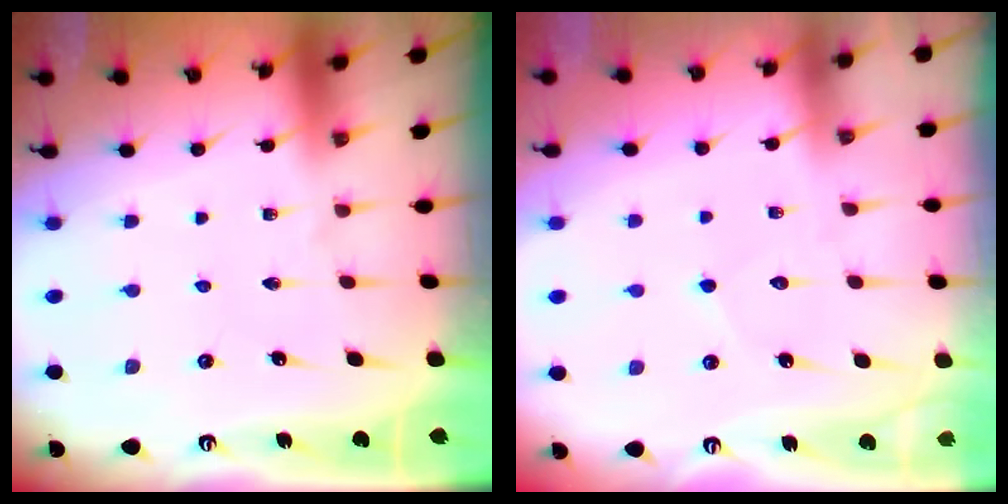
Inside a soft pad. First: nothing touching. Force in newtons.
{"total": 3.9, "press": 3.9, "slide": 0.3}